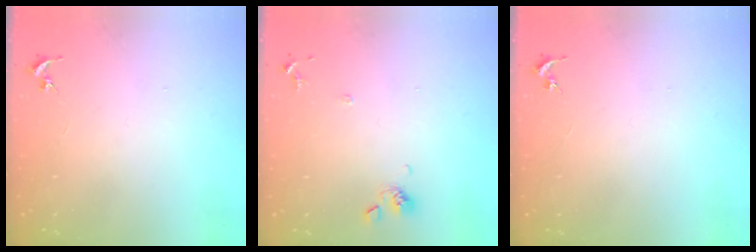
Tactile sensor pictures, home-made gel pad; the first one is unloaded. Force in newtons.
{"total": 7.3, "press": 7.0, "slide": 2.0}
{"total": 0.0}